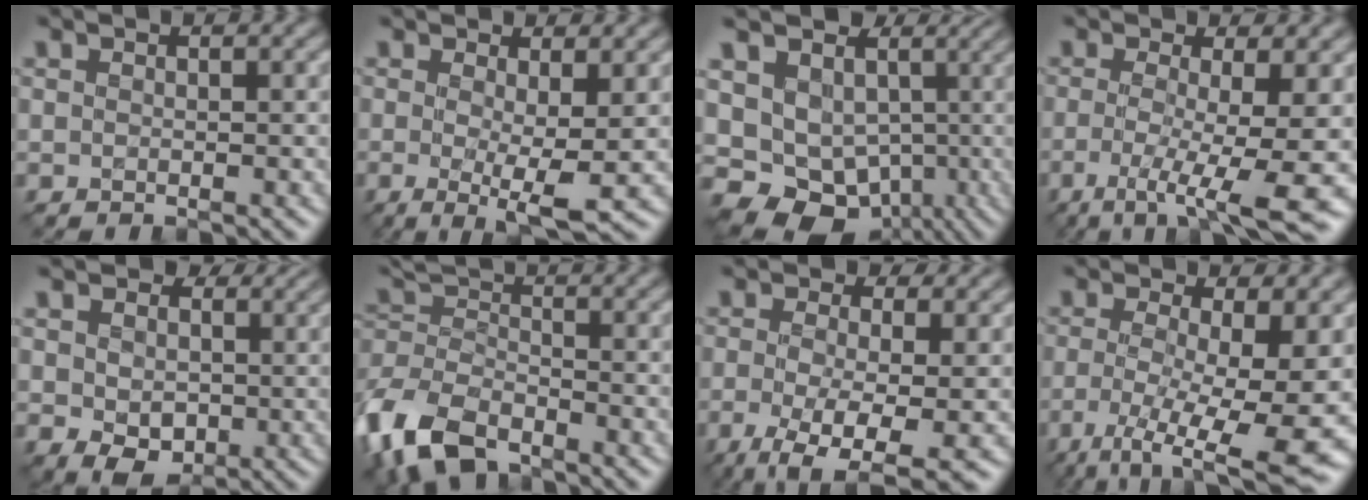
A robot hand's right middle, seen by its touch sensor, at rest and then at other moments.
{"total": 4.5, "force": [-0.3, 0.9, 4.4], "torque": [-0.074, -0.015, -0.005]}
{"total": 10.9, "force": [-0.7, 9.5, 5.3], "torque": [-0.101, -0.001, -0.012]}
{"total": 7.8, "force": [-2.0, 1.6, 7.3], "torque": [-0.115, -0.015, -0.032]}
{"total": 5.6, "force": [1.1, 4.3, 3.5], "torque": [-0.074, -0.008, 0.021]}
{"total": 9.6, "force": [-5.8, 5.2, 5.6], "torque": [-0.130, -0.017, -0.130]}
{"total": 7.6, "force": [-2.4, 3.5, 6.3], "torque": [-0.126, -0.015, -0.042]}
{"total": 10.1, "force": [-2.6, 3.1, 9.2], "torque": [-0.160, -0.021, -0.037]}